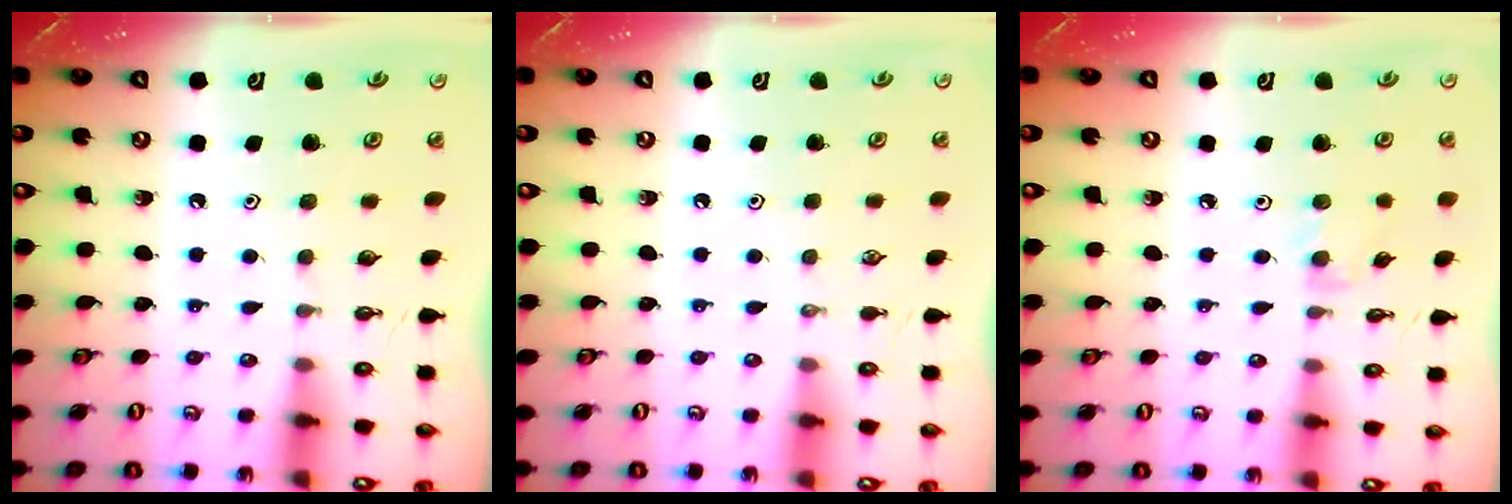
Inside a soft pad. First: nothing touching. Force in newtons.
{"total": 0.0}
{"total": 2.3, "press": 2.3, "slide": 0.4}